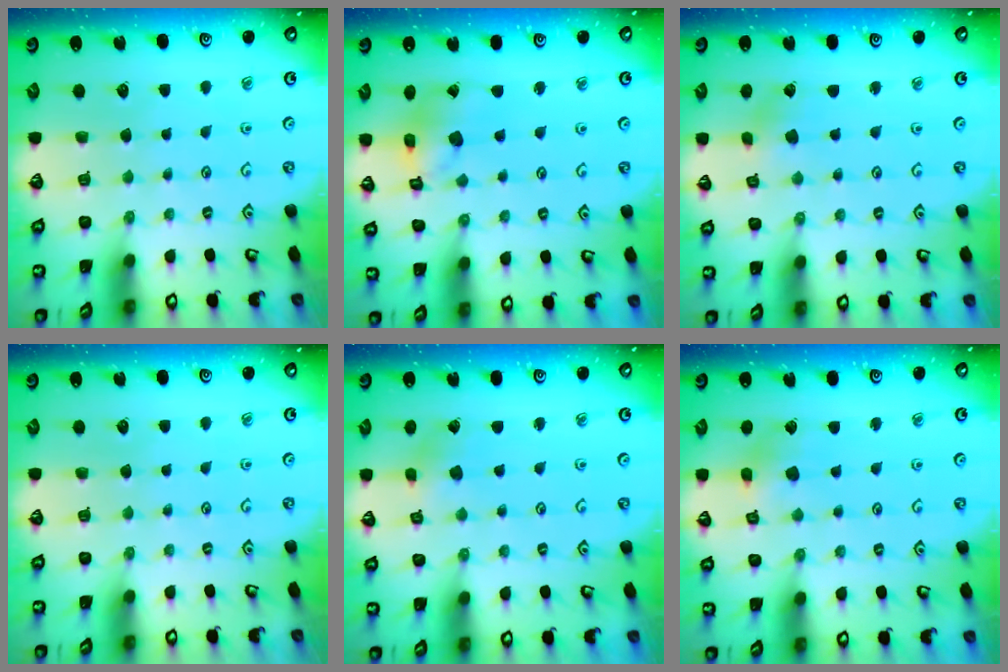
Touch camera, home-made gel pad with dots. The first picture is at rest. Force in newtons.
{"total": 8.9, "press": 8.8, "slide": 1.0}
{"total": 1.9, "press": 1.9, "slide": 0.2}
{"total": 0.0}
{"total": 2.3, "press": 2.2, "slide": 0.3}
{"total": 5.9, "press": 5.8, "slide": 0.7}